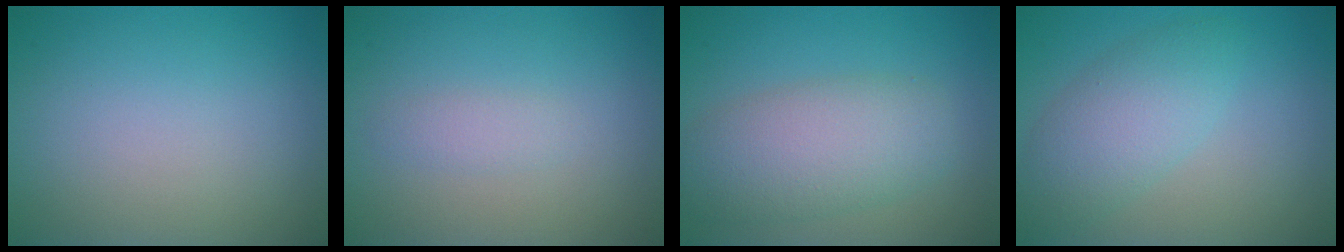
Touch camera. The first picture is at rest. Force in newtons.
{"total": 1.1, "press": 1.1, "slide": 0.1}
{"total": 5.8, "press": 5.7, "slide": 0.2}
{"total": 4.2, "press": 4.2, "slide": 0.0}